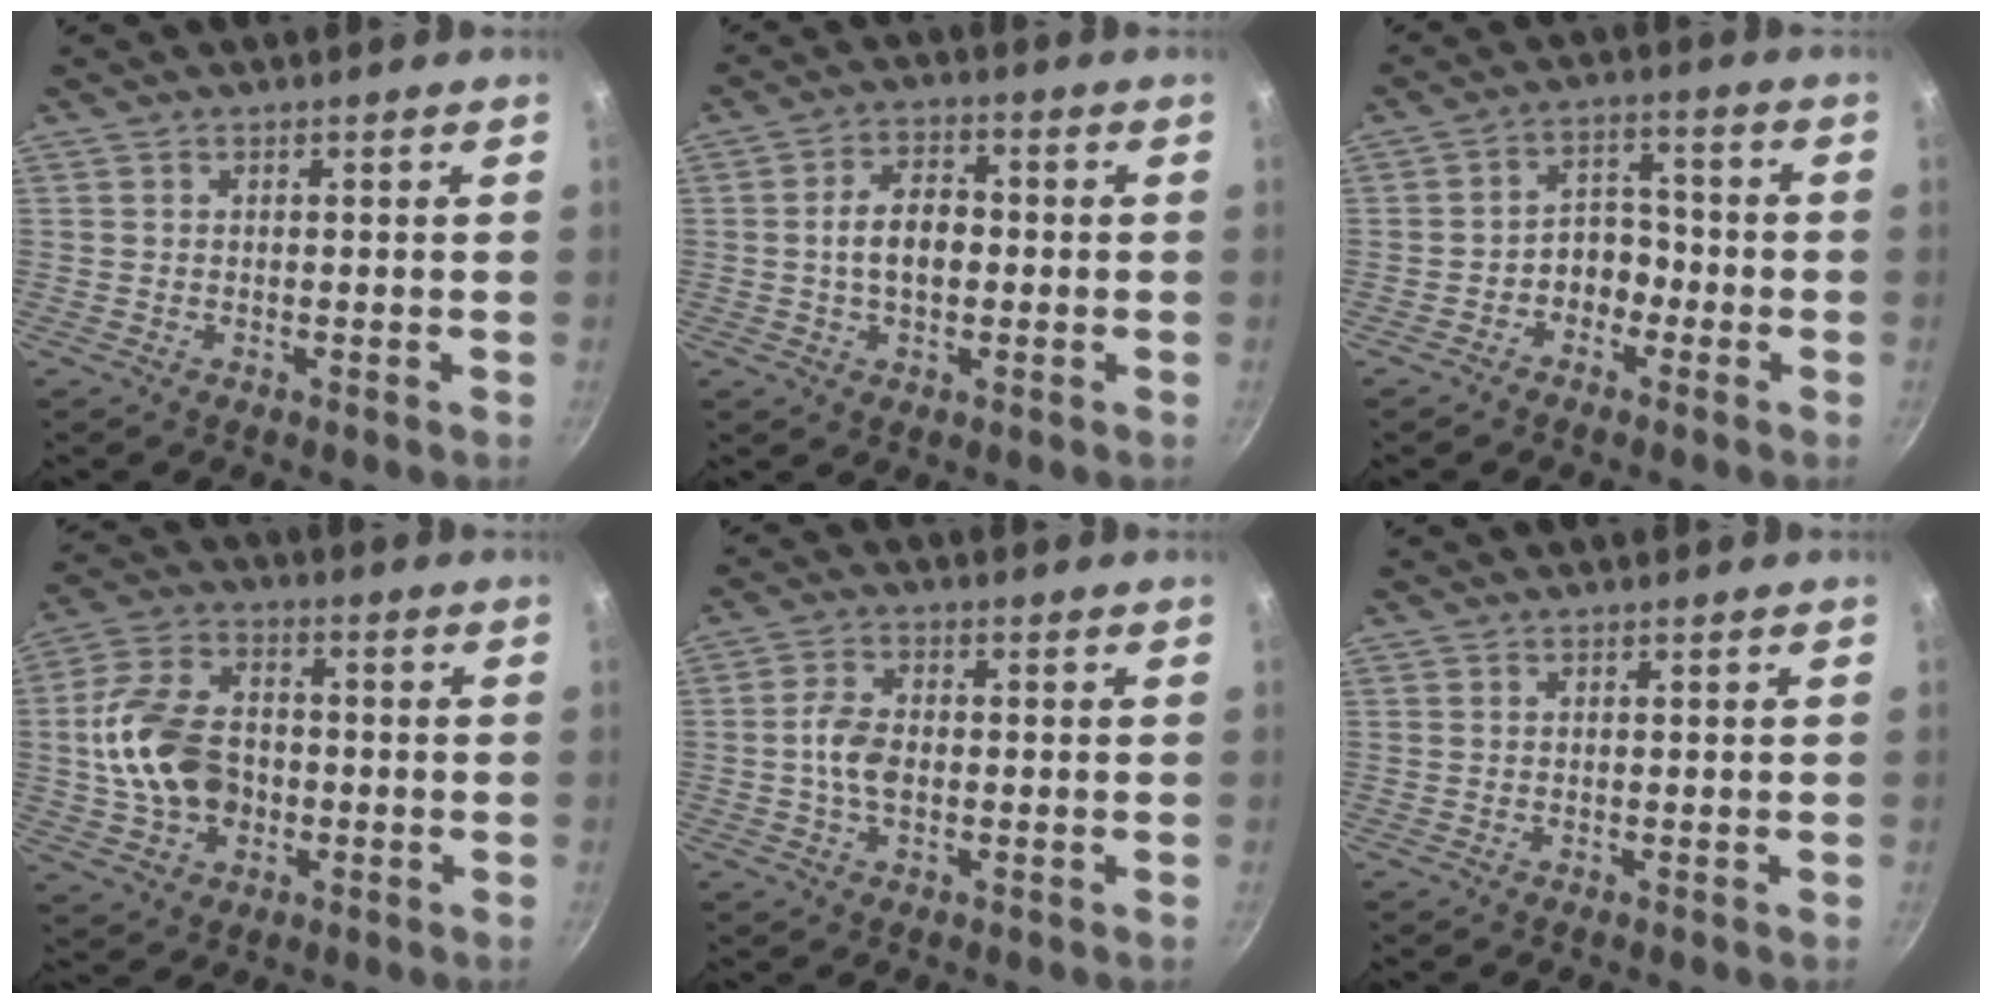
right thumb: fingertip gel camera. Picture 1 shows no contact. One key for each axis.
{"total": 7.7, "fx": -0.4, "fy": 4.8, "fz": 6.0, "tx": -0.085, "ty": 0.021, "tz": -0.012}
{"total": 5.7, "fx": -2.6, "fy": 4.2, "fz": 2.7, "tx": -0.003, "ty": 0.038, "tz": -0.046}
{"total": 14.8, "fx": -1.3, "fy": 10.6, "fz": 10.3, "tx": -0.182, "ty": 0.027, "tz": -0.027}
{"total": 5.6, "fx": -0.7, "fy": 3.4, "fz": 4.4, "tx": -0.084, "ty": 0.015, "tz": -0.019}
{"total": 0.0}